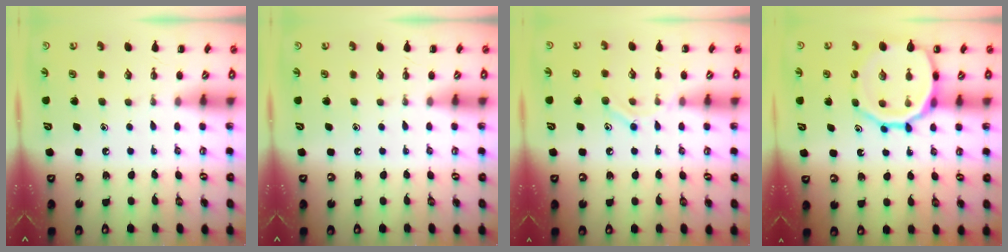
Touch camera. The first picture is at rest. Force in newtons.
{"total": 0.0}
{"total": 9.3, "press": 9.2, "slide": 1.4}
{"total": 16.7, "press": 16.4, "slide": 3.0}